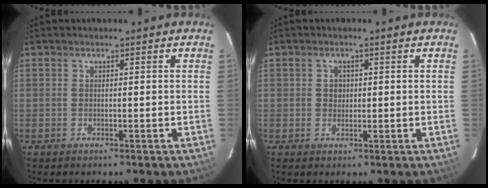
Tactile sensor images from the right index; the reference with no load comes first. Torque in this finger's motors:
{"motor_torque": [0.39, 0.25, 0.00, 0.00]}